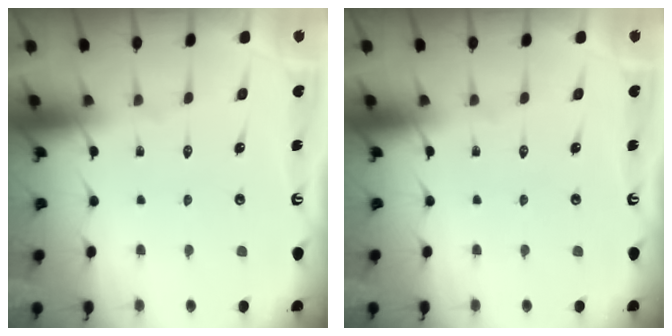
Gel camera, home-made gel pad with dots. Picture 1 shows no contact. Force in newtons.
{"total": 0.0}